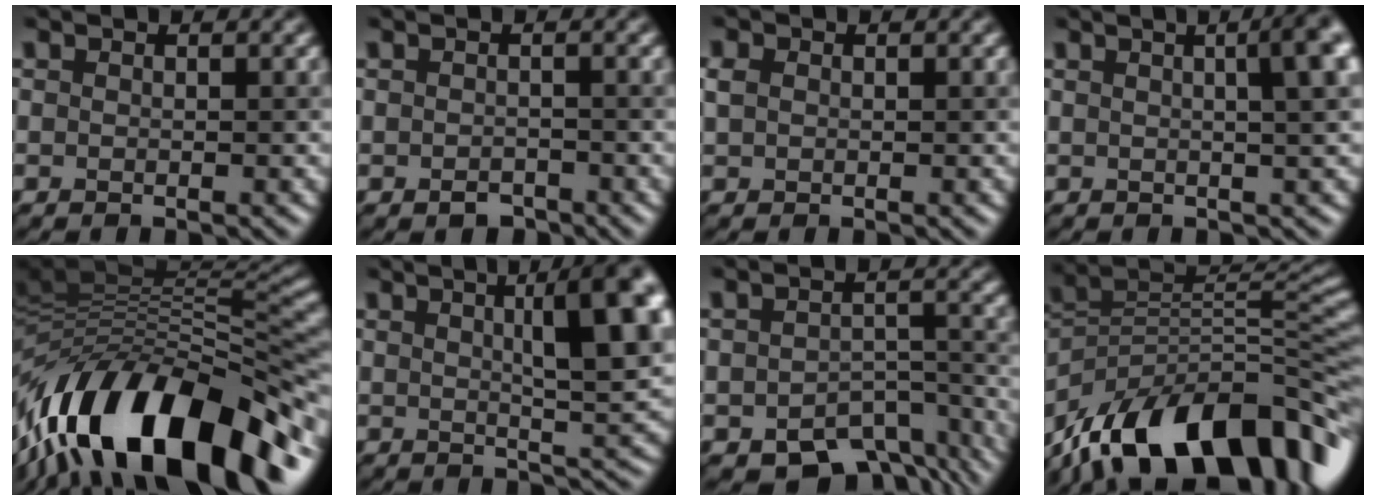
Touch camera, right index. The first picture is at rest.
{"total": 1.3, "force": [-0.8, 0.8, 0.6], "torque": [-0.014, 0.002, -0.016]}
{"total": 1.2, "force": [0.4, 1.0, 0.5], "torque": [-0.010, 0.007, 0.003]}
{"total": 6.6, "force": [1.6, 2.4, 6.0], "torque": [-0.025, 0.035, -0.001]}
{"total": 15.1, "force": [-7.6, 6.0, 11.6], "torque": [-0.188, 0.027, -0.134]}
{"total": 9.6, "force": [2.6, 2.5, 8.9], "torque": [-0.088, 0.017, 0.032]}
{"total": 7.9, "force": [-5.5, 4.2, 3.8], "torque": [-0.045, -0.028, -0.074]}
{"total": 15.5, "force": [-9.4, 7.0, 10.1], "torque": [-0.184, 0.020, -0.167]}